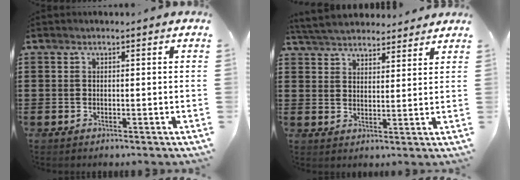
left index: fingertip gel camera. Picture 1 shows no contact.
{"total": 5.0, "force": [4.8, 1.2, 0.6], "torque": [-0.031, -0.017, 0.088]}